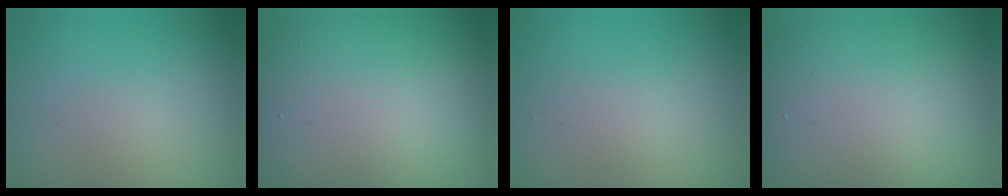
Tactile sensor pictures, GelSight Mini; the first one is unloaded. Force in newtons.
{"total": 13.3, "press": 13.2, "slide": 1.3}
{"total": 1.2, "press": 1.2, "slide": 0.0}
{"total": 11.6, "press": 11.5, "slide": 1.2}